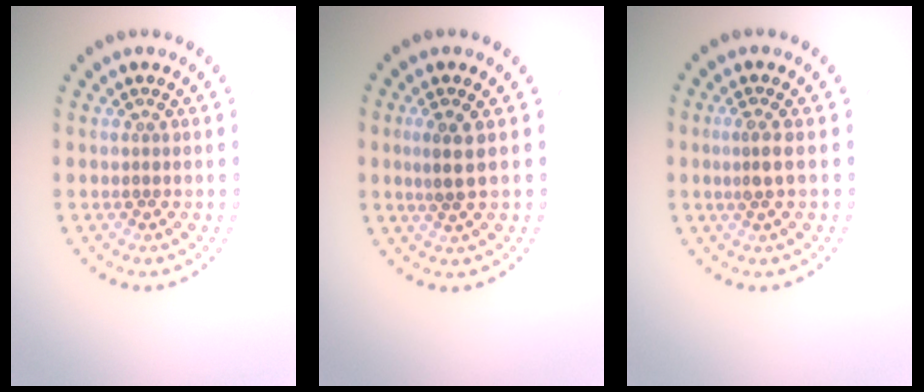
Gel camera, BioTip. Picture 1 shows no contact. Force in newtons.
{"total": 2.0, "press": 1.8, "slide": 0.9}
{"total": 1.8, "press": 1.4, "slide": 1.1}